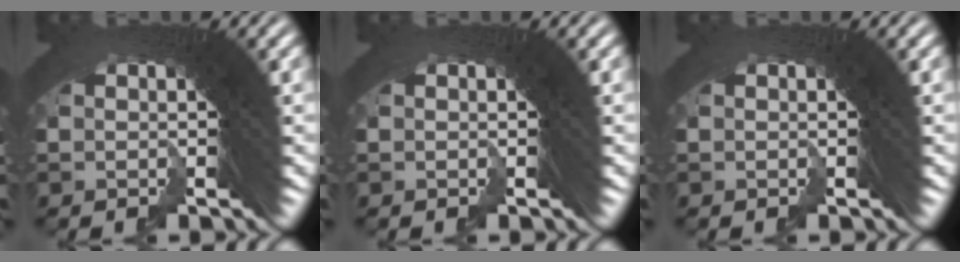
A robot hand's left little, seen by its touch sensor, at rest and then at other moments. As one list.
[{"total": 0.0}, {"total": 0.0}]